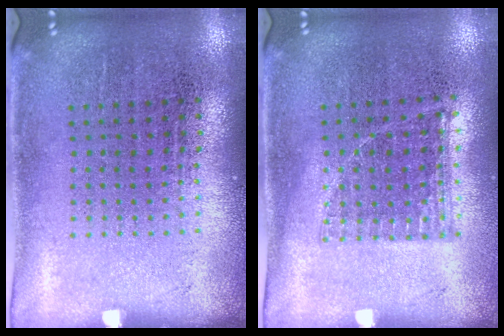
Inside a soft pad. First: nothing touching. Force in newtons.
{"total": 0.8, "press": 0.8, "slide": 0.2}